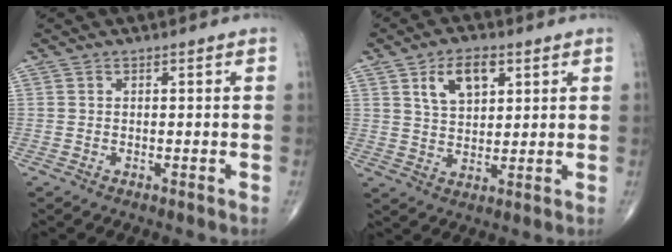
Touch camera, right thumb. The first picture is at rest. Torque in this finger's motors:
{"motor_torque": [-0.08, 0.11, 0.54, 0.36, 0.15]}